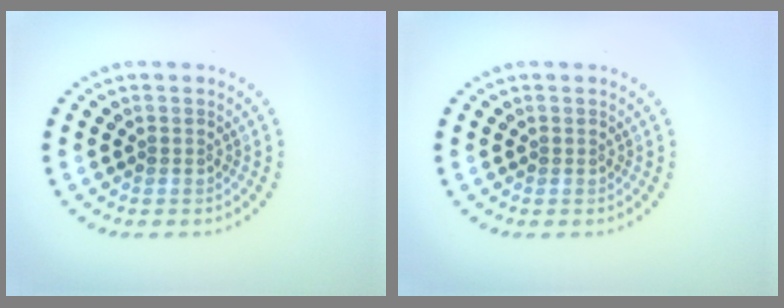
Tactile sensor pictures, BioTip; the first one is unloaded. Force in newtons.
{"total": 0.0}